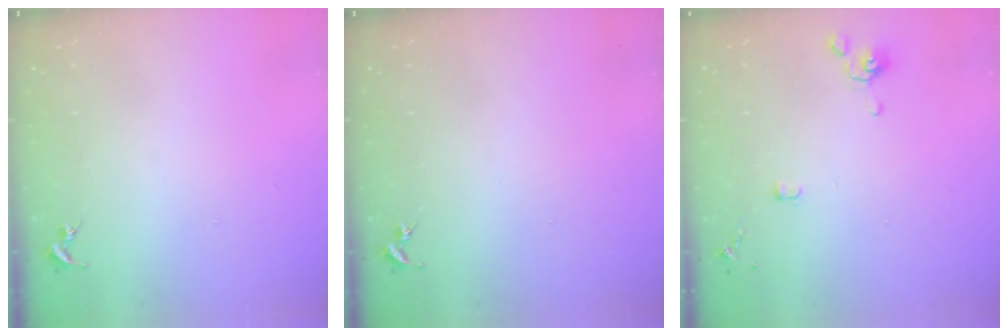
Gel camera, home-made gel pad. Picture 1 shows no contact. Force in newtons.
{"total": 0.0}
{"total": 3.6, "press": 3.5, "slide": 0.7}